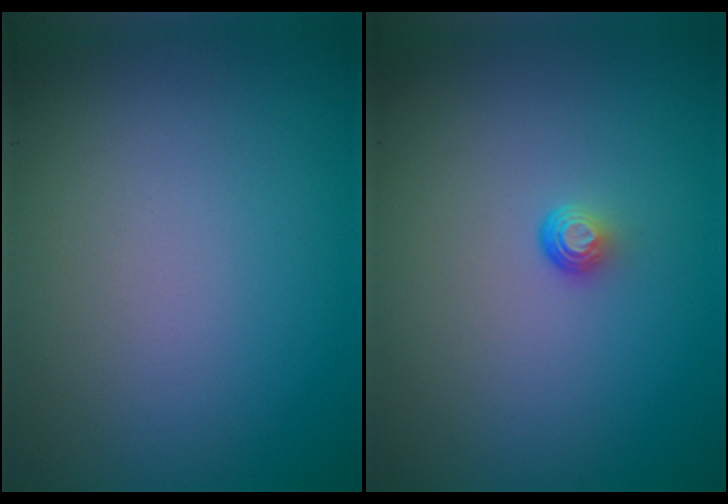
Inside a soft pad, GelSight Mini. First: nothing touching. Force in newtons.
{"total": 1.0, "press": 0.6, "slide": 0.8}